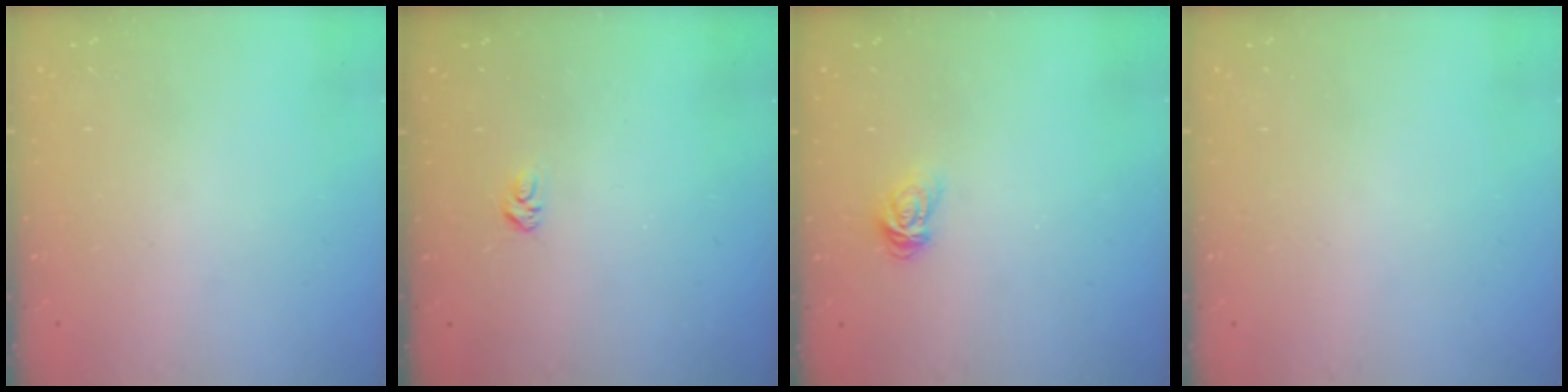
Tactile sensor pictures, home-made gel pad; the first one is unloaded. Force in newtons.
{"total": 3.5, "press": 3.5, "slide": 0.4}
{"total": 5.9, "press": 5.8, "slide": 0.9}
{"total": 0.0}